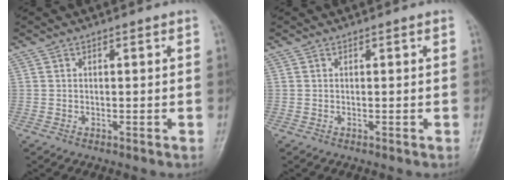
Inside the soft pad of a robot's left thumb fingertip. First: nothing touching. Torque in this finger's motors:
{"motor_torque": [0.01, 0.00, -0.05, 0.00, 0.00]}